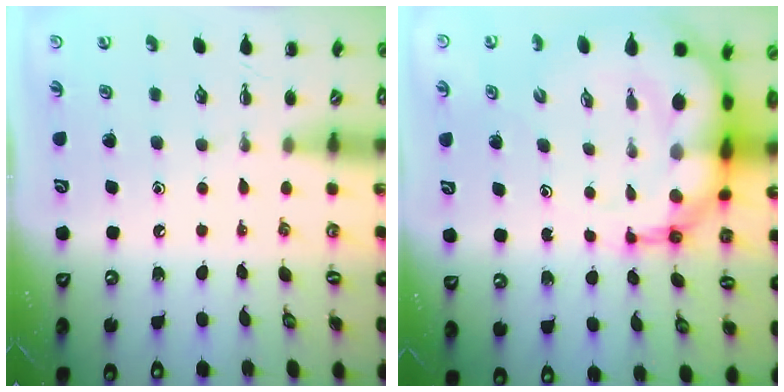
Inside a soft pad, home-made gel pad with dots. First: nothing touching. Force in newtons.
{"total": 15.9, "press": 15.3, "slide": 4.4}